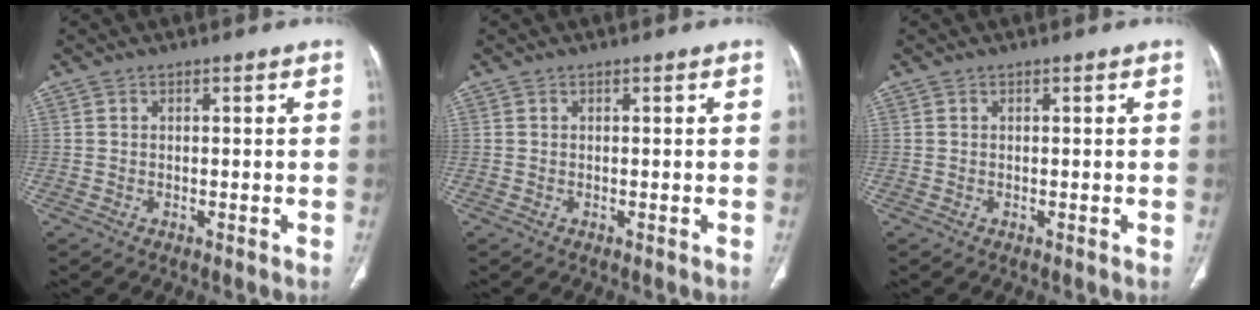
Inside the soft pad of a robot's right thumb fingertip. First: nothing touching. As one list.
[{"total": 0.0}, {"total": 0.0}]